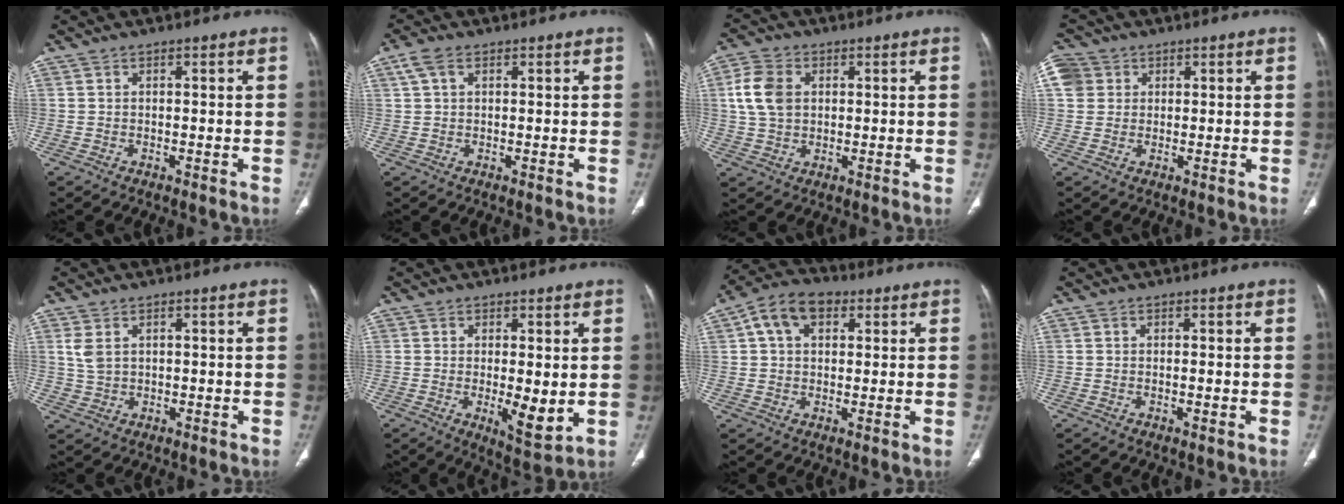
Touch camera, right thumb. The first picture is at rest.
{"total": 3.1, "force": [1.3, 1.8, 2.1], "torque": [-0.049, 0.014, 0.031]}
{"total": 8.0, "force": [1.6, 5.8, 5.3], "torque": [-0.102, 0.004, 0.032]}
{"total": 6.2, "force": [2.0, 5.4, 2.2], "torque": [-0.040, 0.010, 0.039]}
{"total": 3.2, "force": [1.1, 2.4, 1.9], "torque": [-0.035, 0.002, 0.030]}
{"total": 7.1, "force": [-0.5, 2.4, 6.6], "torque": [-0.098, -0.021, -0.003]}
{"total": 9.2, "force": [3.2, 6.4, 5.9], "torque": [-0.092, 0.015, 0.047]}
{"total": 0.9, "force": [-0.1, 0.2, 0.9], "torque": [-0.013, -0.003, -0.004]}